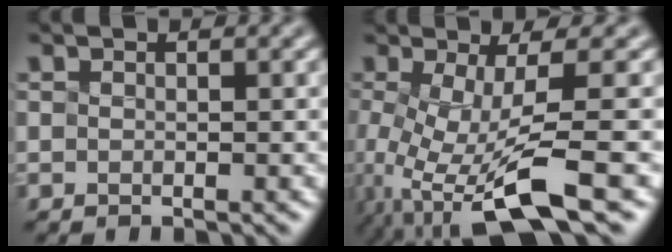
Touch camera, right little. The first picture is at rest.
{"total": 8.0, "force": [-3.3, 1.3, 7.2], "torque": [-0.140, -0.002, -0.038]}